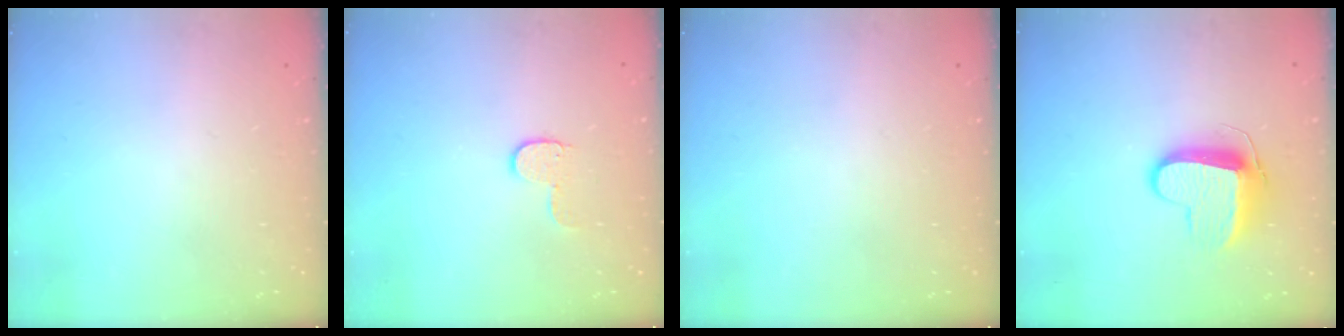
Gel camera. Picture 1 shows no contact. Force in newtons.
{"total": 6.1, "press": 6.1, "slide": 0.4}
{"total": 0.0}
{"total": 11.2, "press": 11.2, "slide": 0.8}